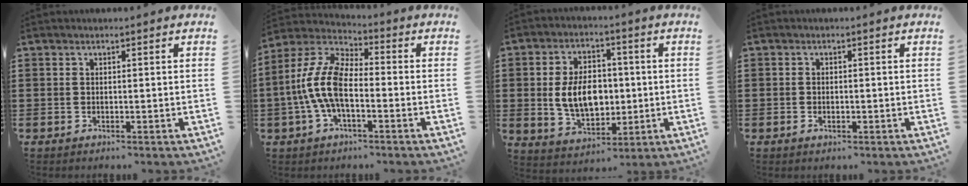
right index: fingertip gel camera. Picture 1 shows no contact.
{"total": 9.9, "force": [-1.9, 4.7, 8.5], "torque": [-0.207, -0.005, -0.041]}
{"total": 8.6, "force": [-0.1, 5.7, 6.5], "torque": [-0.130, 0.004, -0.008]}
{"total": 0.8, "force": [-0.3, 0.4, 0.6], "torque": [-0.012, -0.002, -0.005]}